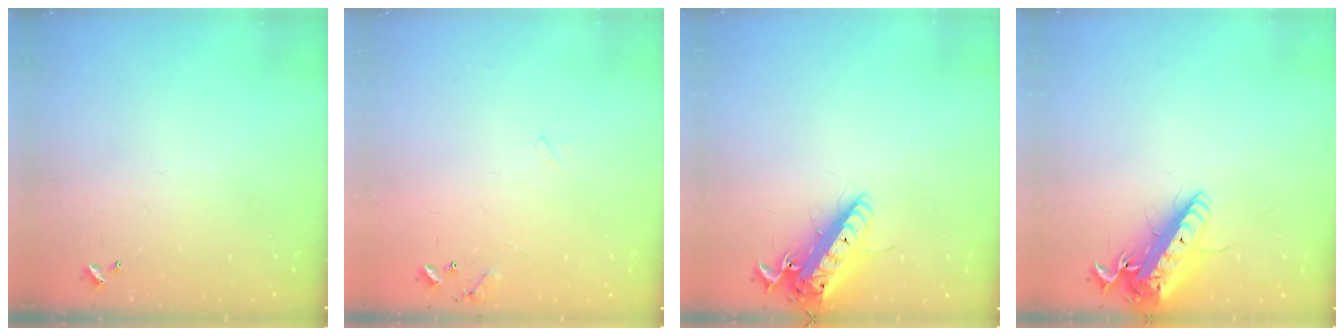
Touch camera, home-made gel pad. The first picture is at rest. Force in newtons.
{"total": 6.1, "press": 6.1, "slide": 0.5}
{"total": 16.4, "press": 16.0, "slide": 3.4}
{"total": 17.4, "press": 17.0, "slide": 3.4}